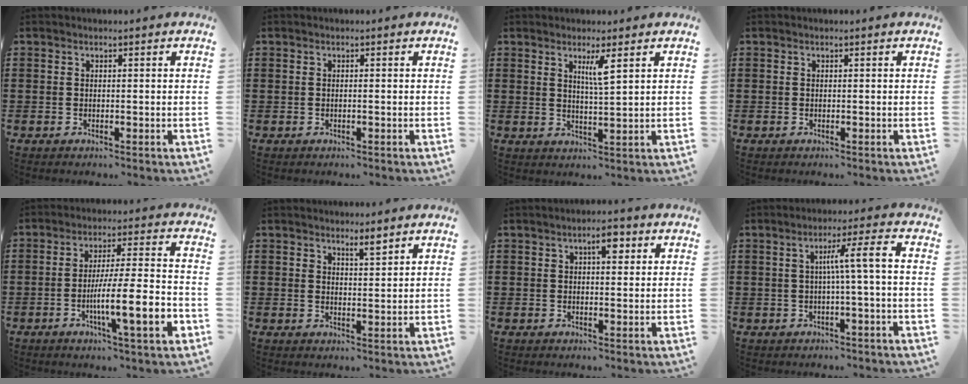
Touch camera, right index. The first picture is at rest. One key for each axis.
{"total": 0.0}
{"total": 3.2, "fx": 1.7, "fy": 0.1, "fz": 2.6, "tx": -0.049, "ty": -0.005, "tz": 0.026}
{"total": 0.0}
{"total": 11.7, "fx": -4.5, "fy": 1.8, "fz": 10.7, "tx": -0.180, "ty": -0.006, "tz": -0.081}
{"total": 2.7, "fx": 2.2, "fy": 0.5, "fz": 1.4, "tx": -0.024, "ty": -0.002, "tz": 0.037}
{"total": 3.4, "fx": 1.5, "fy": 1.3, "fz": 2.8, "tx": -0.044, "ty": 0.002, "tz": 0.021}
{"total": 5.4, "fx": -0.4, "fy": -0.2, "fz": 5.3, "tx": -0.098, "ty": 0.001, "tz": -0.014}